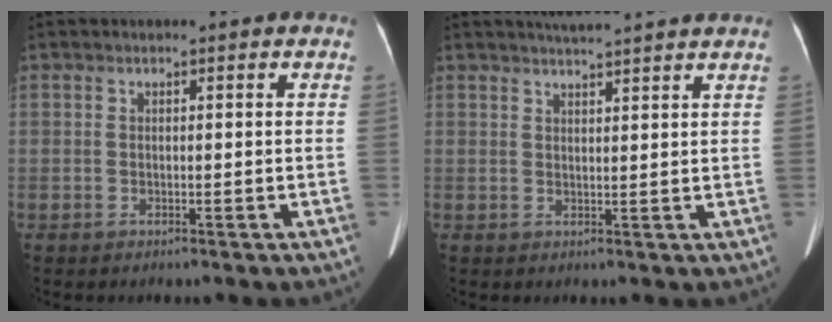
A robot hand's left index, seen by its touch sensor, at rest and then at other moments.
{"total": 6.5, "force": [5.9, -0.6, 2.5], "torque": [-0.041, 0.020, 0.075]}